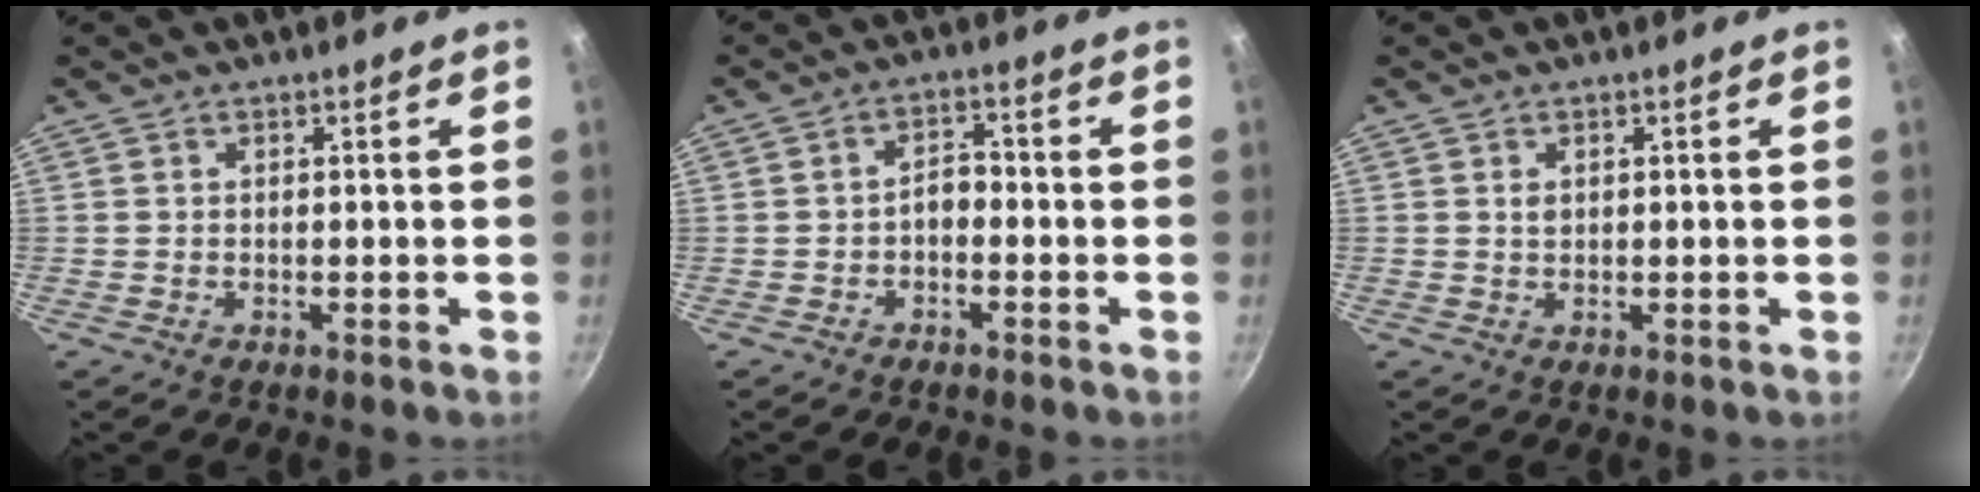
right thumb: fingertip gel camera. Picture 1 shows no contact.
{"total": 3.2, "force": [-1.3, 1.9, 2.2], "torque": [-0.022, 0.023, -0.024]}
{"total": 1.0, "force": [0.3, 0.8, 0.6], "torque": [-0.008, 0.000, 0.005]}